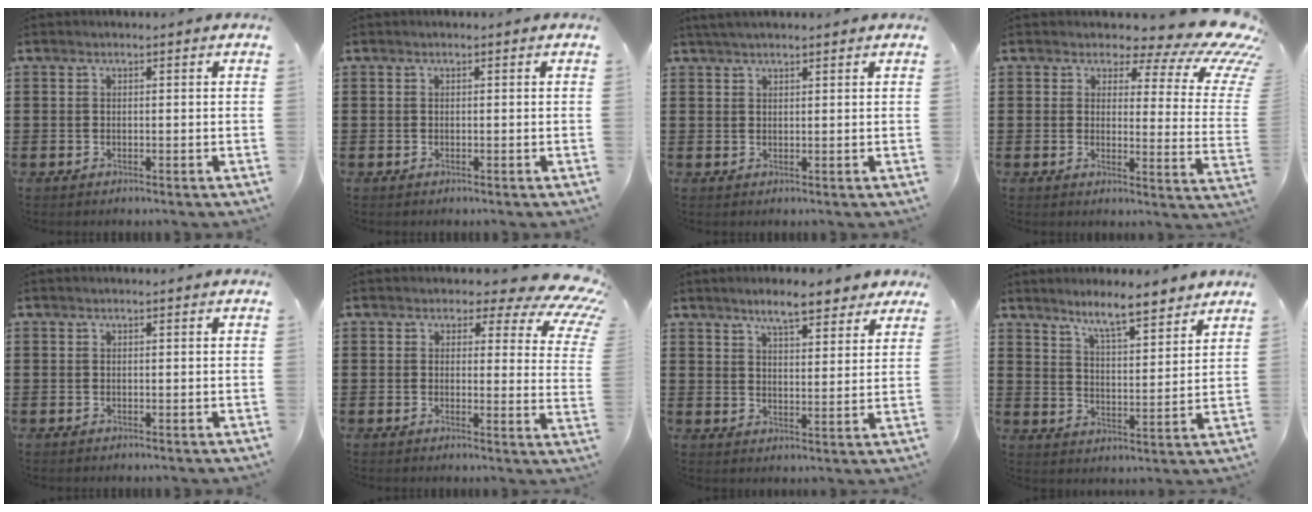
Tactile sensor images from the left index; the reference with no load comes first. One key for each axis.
{"total": 0.0}
{"total": 1.8, "fx": 1.6, "fy": 0.2, "fz": 0.8, "tx": -0.018, "ty": 0.002, "tz": 0.031}
{"total": 6.7, "fx": 4.1, "fy": 2.5, "fz": 4.6, "tx": -0.073, "ty": -0.035, "tz": 0.067}
{"total": 0.0}
{"total": 4.0, "fx": 2.6, "fy": 2.0, "fz": 2.2, "tx": -0.036, "ty": -0.021, "tz": 0.037}
{"total": 6.8, "fx": 5.7, "fy": 1.6, "fz": 3.4, "tx": -0.065, "ty": -0.011, "tz": 0.100}
{"total": 6.9, "fx": 6.2, "fy": 0.5, "fz": 3.0, "tx": -0.071, "ty": -0.028, "tz": 0.109}